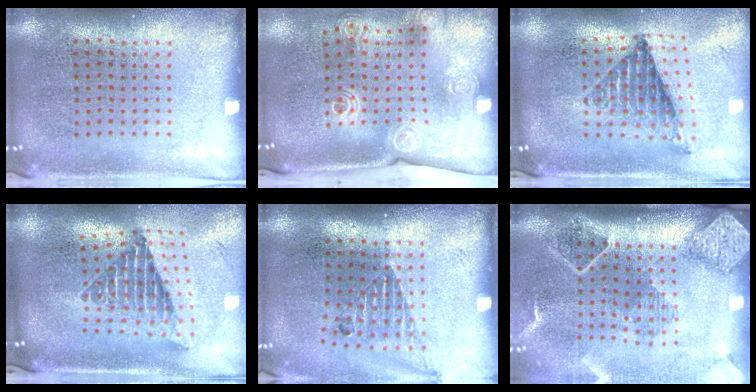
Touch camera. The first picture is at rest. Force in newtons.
{"total": 2.1, "press": 1.6, "slide": 1.3}
{"total": 1.0, "press": 0.9, "slide": 0.4}
{"total": 2.3, "press": 1.5, "slide": 1.7}
{"total": 1.2, "press": 1.0, "slide": 0.6}
{"total": 2.7, "press": 2.0, "slide": 1.8}